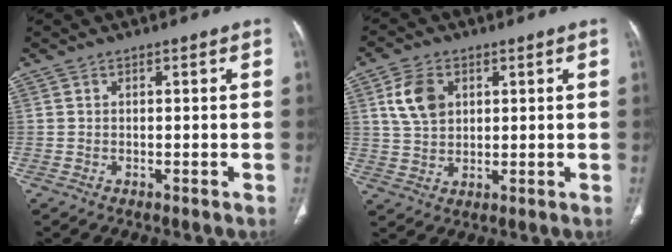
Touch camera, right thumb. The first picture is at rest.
{"total": 7.5, "force": [2.6, 5.2, 4.7], "torque": [-0.078, -0.007, 0.052]}